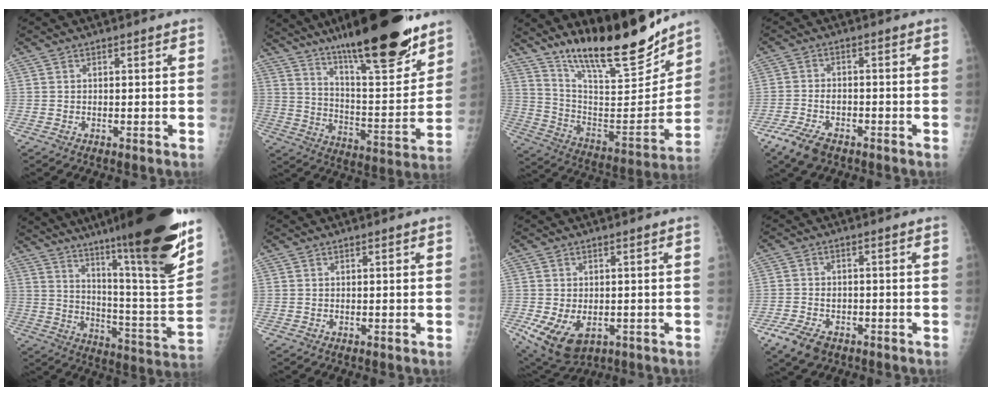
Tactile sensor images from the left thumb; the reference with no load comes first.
{"total": 26.1, "force": [18.7, 5.3, 17.4], "torque": [-0.244, -0.084, 0.303]}
{"total": 21.9, "force": [17.9, 4.4, 11.7], "torque": [-0.152, -0.108, 0.306]}
{"total": 6.7, "force": [-4.5, 3.2, 3.9], "torque": [-0.087, 0.009, -0.082]}
{"total": 30.4, "force": [20.8, 2.8, 22.0], "torque": [-0.304, -0.103, 0.308]}
{"total": 0.0}
{"total": 9.6, "force": [-3.2, 6.2, 6.6], "torque": [-0.119, -0.002, -0.037]}
{"total": 6.6, "force": [-4.0, 3.9, 3.4], "torque": [-0.070, 0.009, -0.068]}